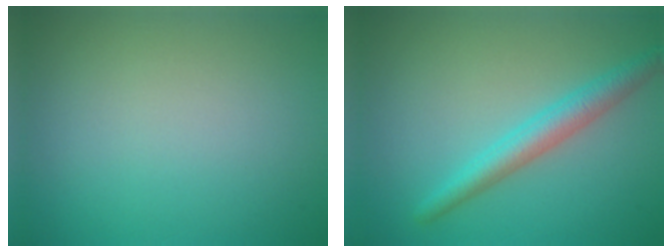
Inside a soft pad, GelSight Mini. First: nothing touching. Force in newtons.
{"total": 3.3, "press": 3.3, "slide": 0.2}